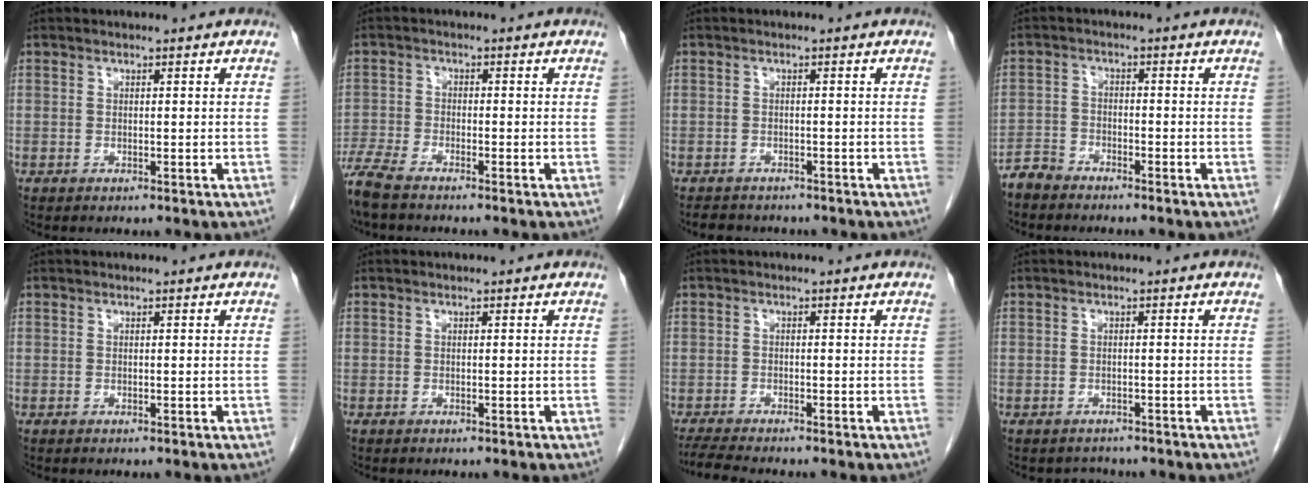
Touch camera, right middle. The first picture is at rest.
{"total": 5.8, "force": [-5.0, 0.9, 2.8], "torque": [-0.061, -0.014, -0.098]}
{"total": 4.2, "force": [-3.7, 1.7, 1.0], "torque": [-0.017, -0.004, -0.050]}
{"total": 3.1, "force": [-2.9, 0.9, 0.2], "torque": [-0.004, -0.003, -0.058]}
{"total": 0.0}
{"total": 0.0}
{"total": 4.5, "force": [-4.2, -0.3, 1.8], "torque": [-0.035, -0.020, -0.072]}
{"total": 1.9, "force": [-1.6, 0.8, -0.3], "torque": [-0.001, -0.003, -0.026]}